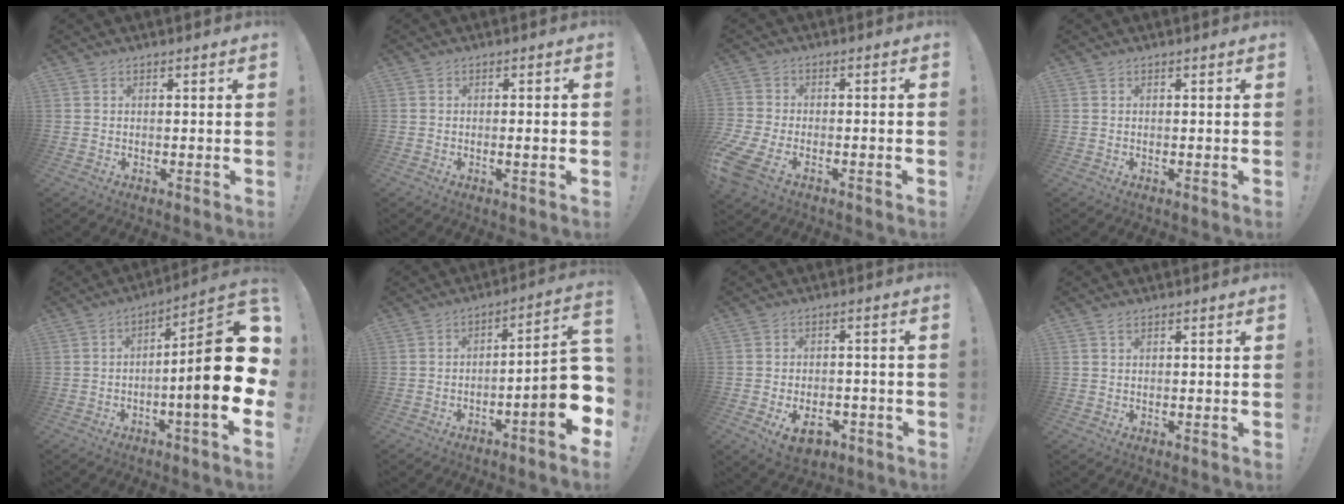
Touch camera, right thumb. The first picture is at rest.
{"total": 2.6, "force": [-0.3, 0.0, 2.6], "torque": [-0.037, -0.005, -0.007]}
{"total": 7.3, "force": [-4.9, 2.7, 4.8], "torque": [-0.119, 0.004, -0.093]}
{"total": 0.0}
{"total": 22.1, "force": [-1.6, 3.7, 21.7], "torque": [-0.330, 0.005, -0.028]}
{"total": 12.8, "force": [-3.7, 1.9, 12.1], "torque": [-0.151, 0.004, -0.060]}
{"total": 8.0, "force": [-3.7, 4.9, 5.1], "torque": [-0.061, 0.014, -0.058]}
{"total": 0.9, "force": [0.6, 0.4, 0.6], "torque": [-0.009, -0.001, 0.010]}